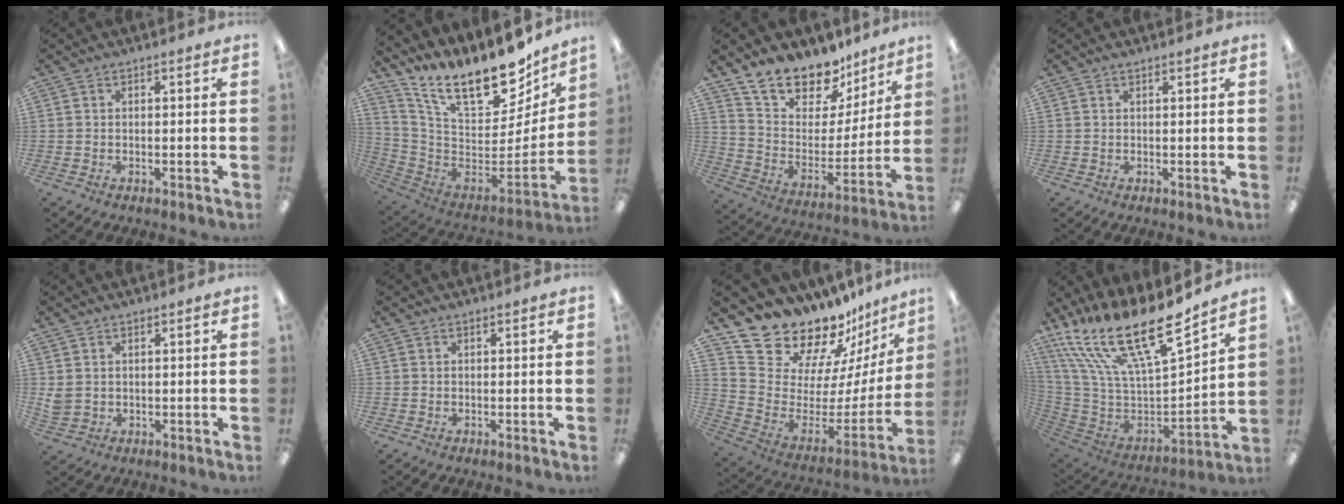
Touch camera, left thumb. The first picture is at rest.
{"total": 21.7, "force": [15.5, 8.3, 12.7], "torque": [-0.186, -0.120, 0.263]}
{"total": 16.1, "force": [13.9, 7.1, 4.0], "torque": [-0.086, -0.116, 0.252]}
{"total": 0.5, "force": [0.5, 0.0, 0.1], "torque": [-0.003, 0.001, 0.009]}
{"total": 2.4, "force": [1.1, 2.0, 0.8], "torque": [-0.019, 0.001, 0.022]}
{"total": 0.0}
{"total": 18.9, "force": [17.7, 5.8, 3.1], "torque": [-0.069, -0.165, 0.326]}
{"total": 24.9, "force": [17.3, 7.8, 16.1], "torque": [-0.299, -0.121, 0.301]}